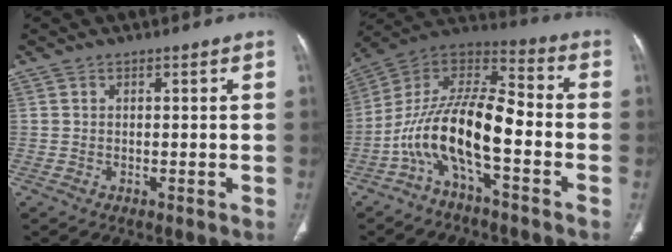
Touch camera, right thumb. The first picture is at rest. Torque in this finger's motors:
{"motor_torque": [2.51, 2.46, 1.76, -1.01, 0.53]}